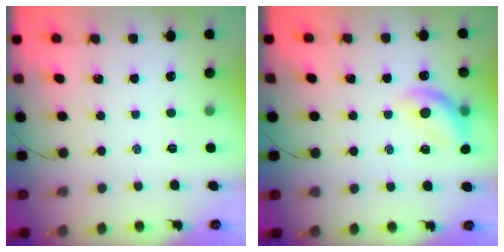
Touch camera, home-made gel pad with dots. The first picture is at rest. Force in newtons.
{"total": 13.2, "press": 13.0, "slide": 2.6}